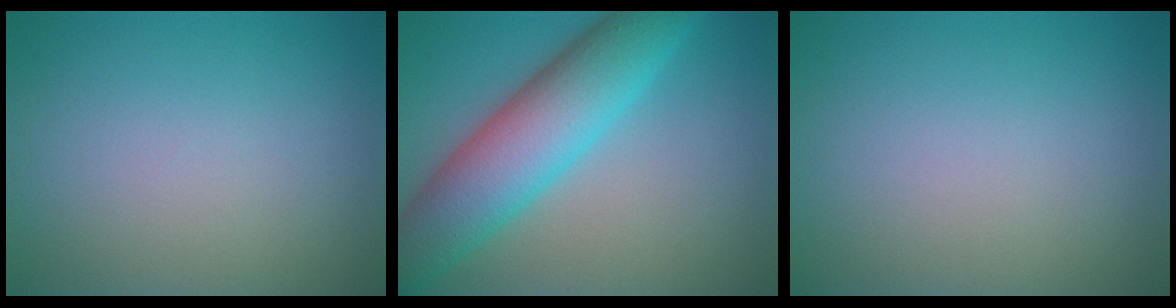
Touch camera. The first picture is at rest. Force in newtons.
{"total": 8.9, "press": 8.9, "slide": 0.2}
{"total": 0.0}